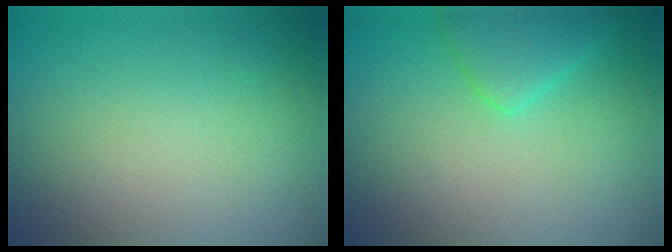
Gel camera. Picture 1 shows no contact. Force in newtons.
{"total": 2.8, "press": 2.8, "slide": 0.2}